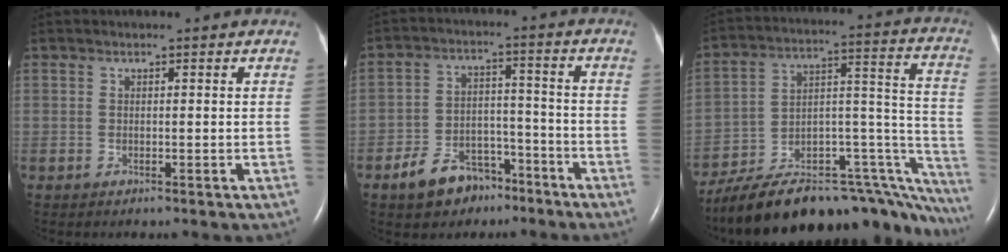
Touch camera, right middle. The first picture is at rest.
{"total": 8.9, "force": [-6.0, 5.3, 3.8], "torque": [-0.071, 0.018, -0.095]}
{"total": 29.6, "force": [-24.2, 8.4, 14.7], "torque": [-0.129, 0.040, -0.336]}